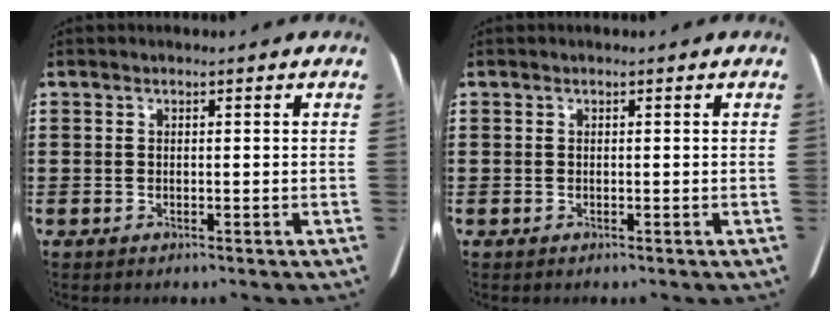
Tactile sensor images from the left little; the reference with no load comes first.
{"total": 0.0}